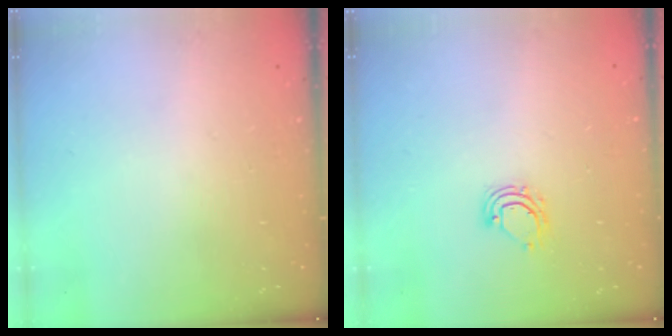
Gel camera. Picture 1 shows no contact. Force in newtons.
{"total": 5.4, "press": 5.4, "slide": 0.3}